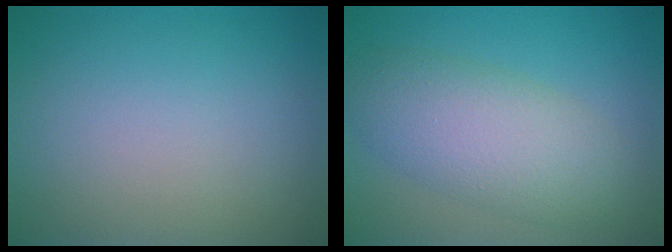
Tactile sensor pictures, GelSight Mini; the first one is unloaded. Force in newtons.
{"total": 6.1, "press": 6.1, "slide": 0.2}